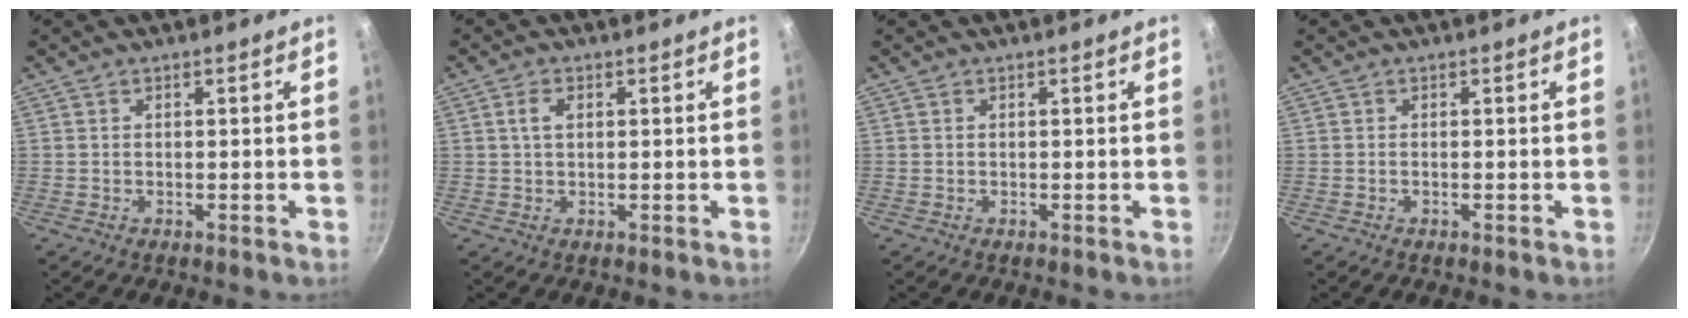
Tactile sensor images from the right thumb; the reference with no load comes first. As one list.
[{"total": 2.5, "force": [0.7, 1.5, 1.9], "torque": [-0.030, 0.003, 0.013]}, {"total": 0.0}, {"total": 0.0}]